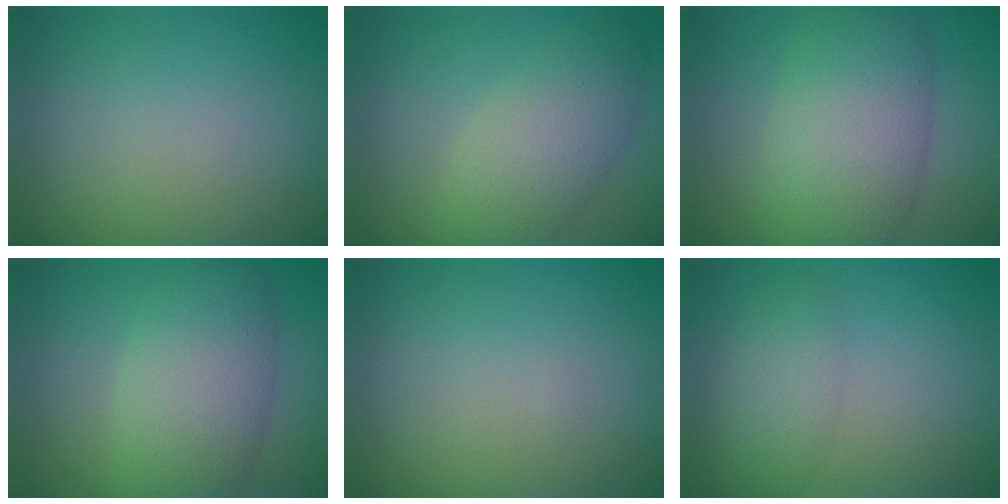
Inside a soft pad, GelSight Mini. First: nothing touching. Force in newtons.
{"total": 5.6, "press": 5.6, "slide": 0.3}
{"total": 8.9, "press": 8.9, "slide": 0.5}
{"total": 7.3, "press": 7.3, "slide": 0.5}
{"total": 0.0}
{"total": 2.8, "press": 2.8, "slide": 0.0}